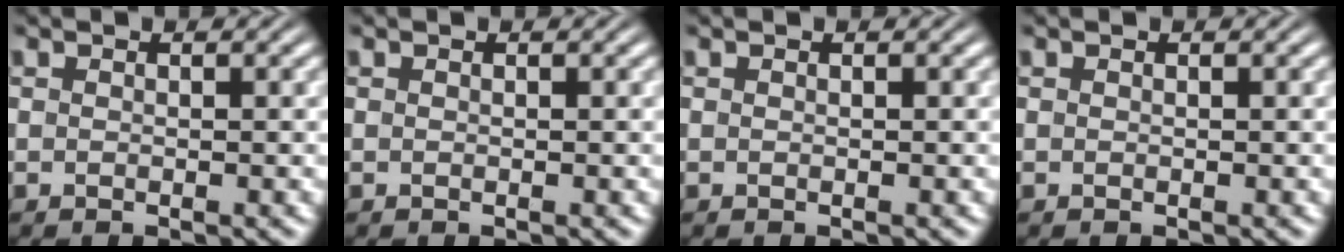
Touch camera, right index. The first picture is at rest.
{"total": 0.0}
{"total": 0.0}
{"total": 0.0}